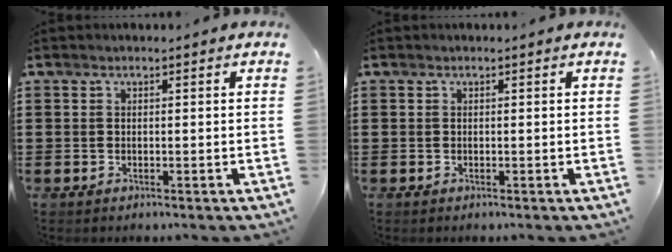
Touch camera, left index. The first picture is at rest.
{"total": 0.0}